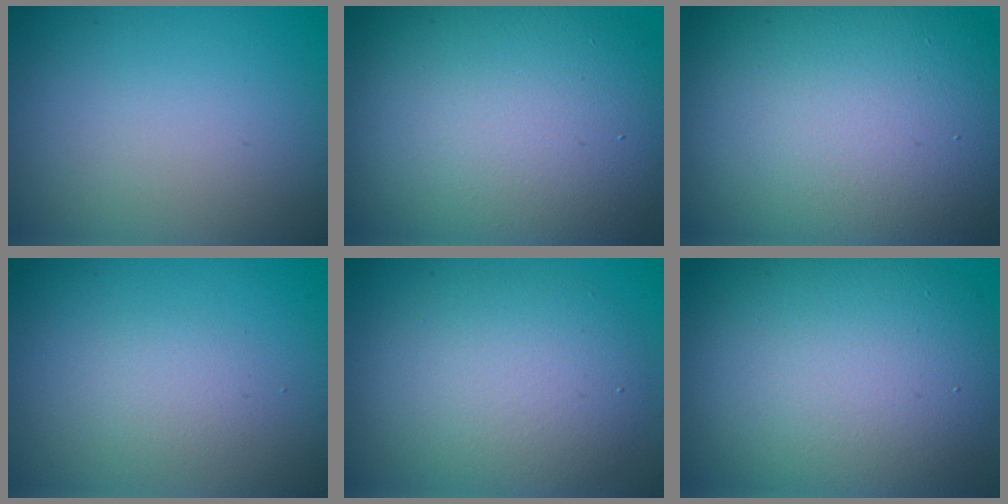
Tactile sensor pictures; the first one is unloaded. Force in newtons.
{"total": 14.6, "press": 14.5, "slide": 0.9}
{"total": 18.7, "press": 18.7, "slide": 1.0}
{"total": 1.5, "press": 1.4, "slide": 0.1}
{"total": 5.9, "press": 5.9, "slide": 0.4}
{"total": 11.4, "press": 11.4, "slide": 0.8}